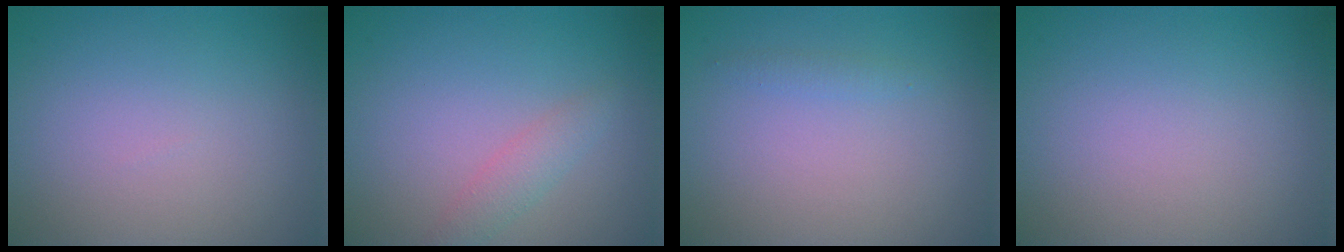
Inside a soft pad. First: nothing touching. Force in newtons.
{"total": 1.6, "press": 1.6, "slide": 0.1}
{"total": 0.7, "press": 0.7, "slide": 0.0}
{"total": 0.0}